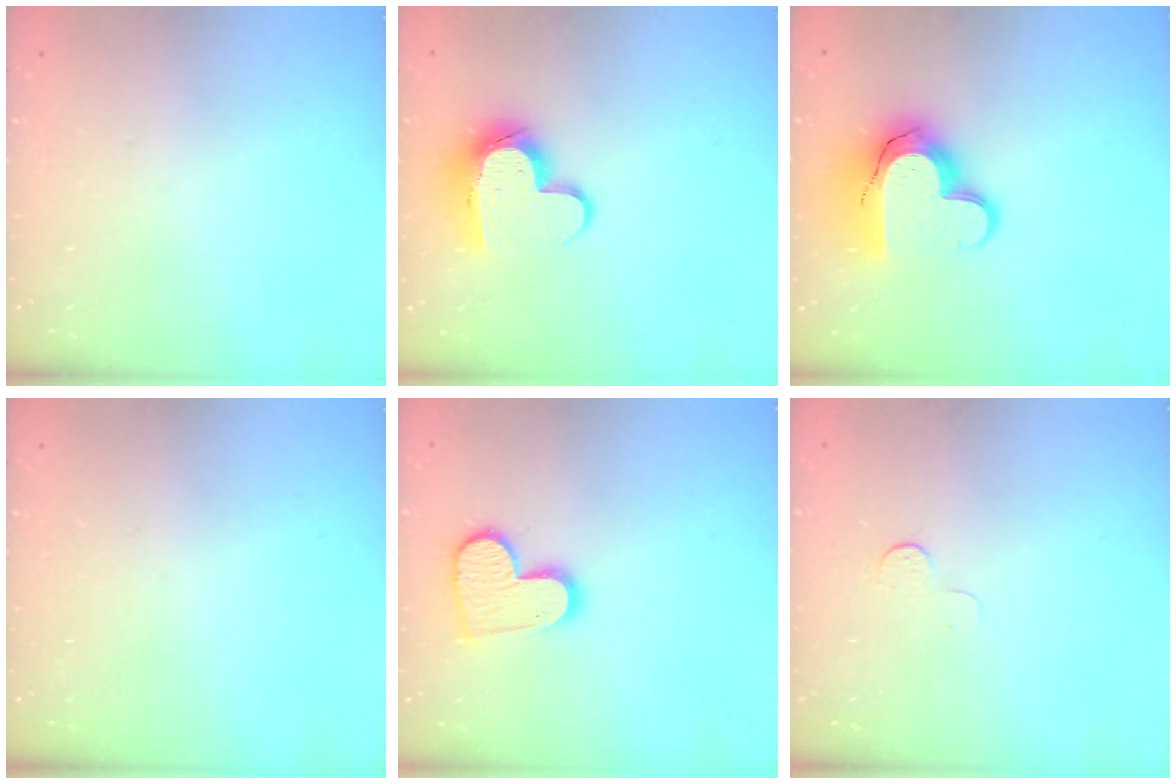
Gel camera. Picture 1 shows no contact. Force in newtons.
{"total": 11.7, "press": 11.7, "slide": 1.0}
{"total": 15.2, "press": 15.1, "slide": 1.1}
{"total": 0.0}
{"total": 11.8, "press": 11.8, "slide": 0.8}
{"total": 3.9, "press": 3.8, "slide": 0.4}